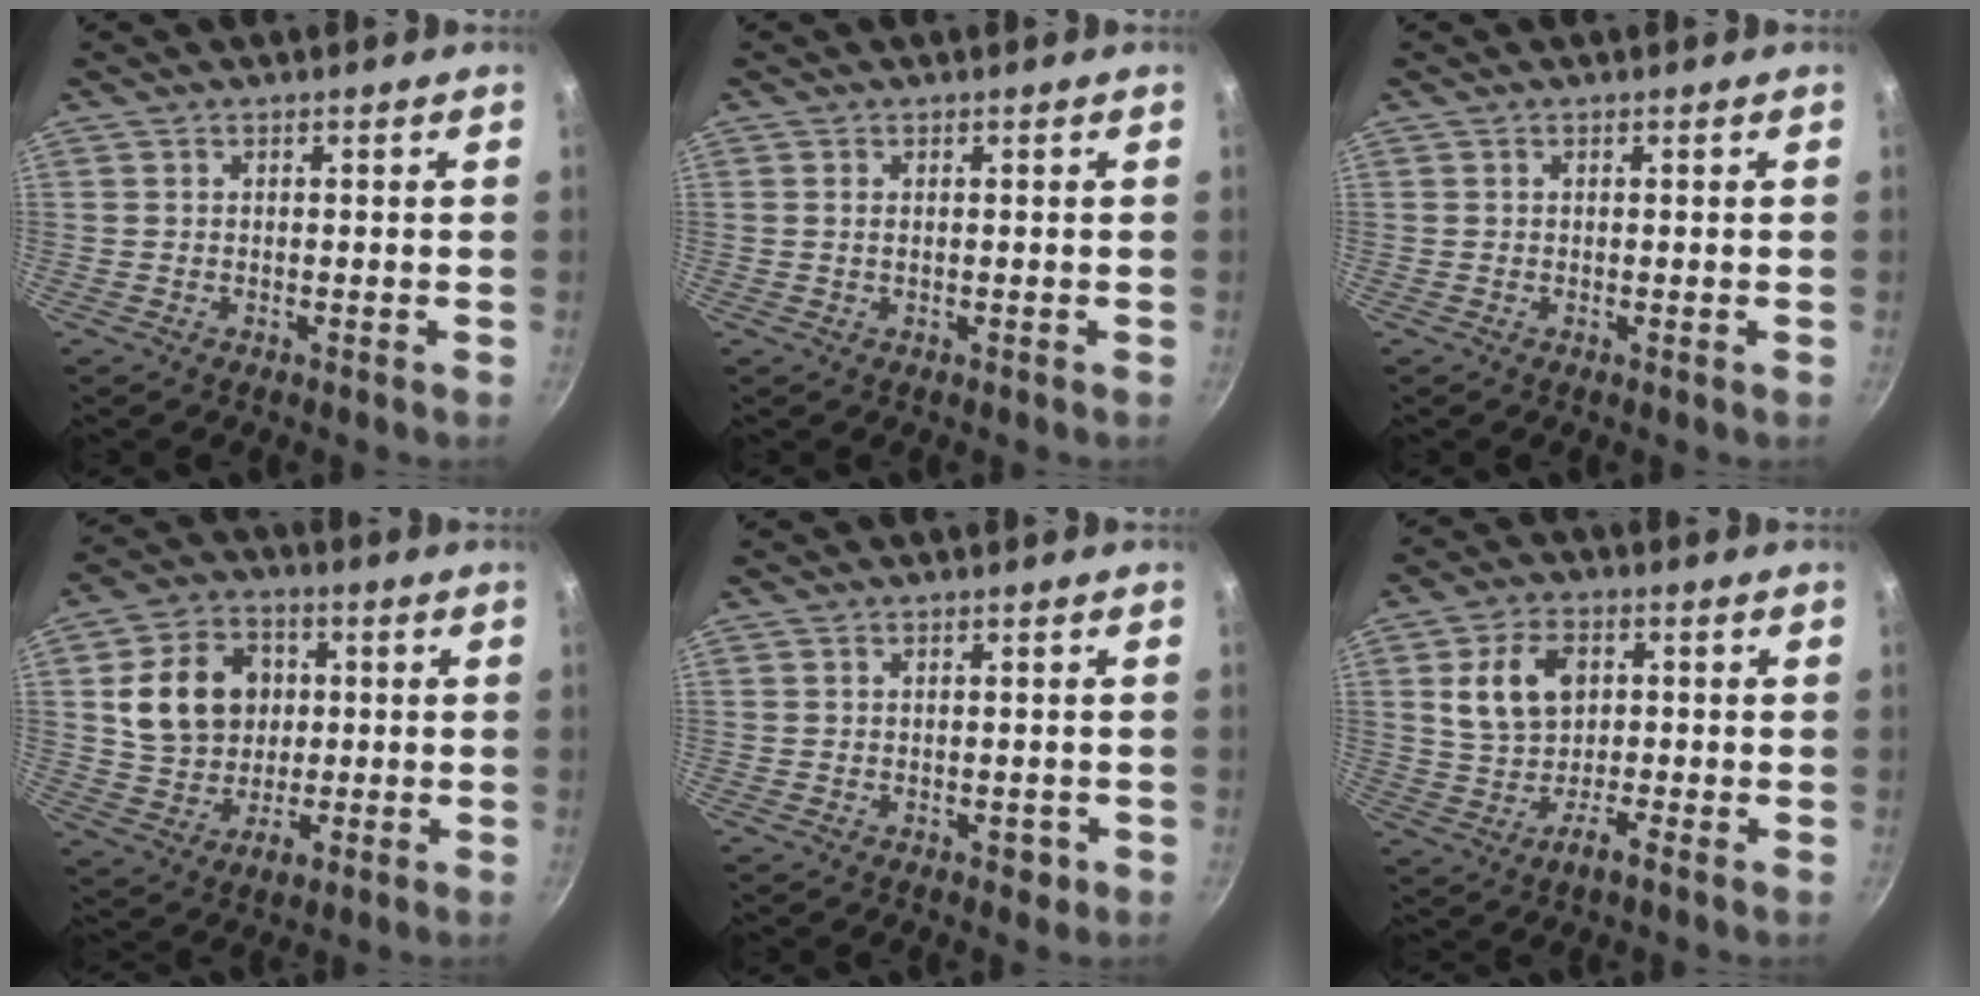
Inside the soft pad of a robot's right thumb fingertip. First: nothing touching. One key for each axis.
{"total": 0.7, "fx": 0.1, "fy": 0.4, "fz": 0.6, "tx": -0.014, "ty": 0.000, "tz": 0.003}
{"total": 0.0}
{"total": 14.5, "fx": 2.1, "fy": 11.7, "fz": 8.3, "tx": -0.114, "ty": 0.009, "tz": 0.041}
{"total": 1.6, "fx": -0.7, "fy": 1.0, "fz": 1.0, "tx": 0.000, "ty": 0.003, "tz": -0.007}
{"total": 9.7, "fx": 0.8, "fy": 6.2, "fz": 7.4, "tx": -0.127, "ty": 0.007, "tz": 0.014}